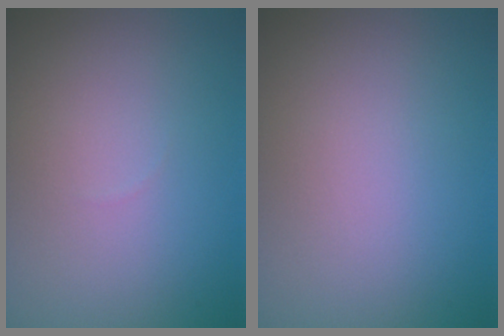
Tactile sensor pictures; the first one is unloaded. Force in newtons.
{"total": 0.0}